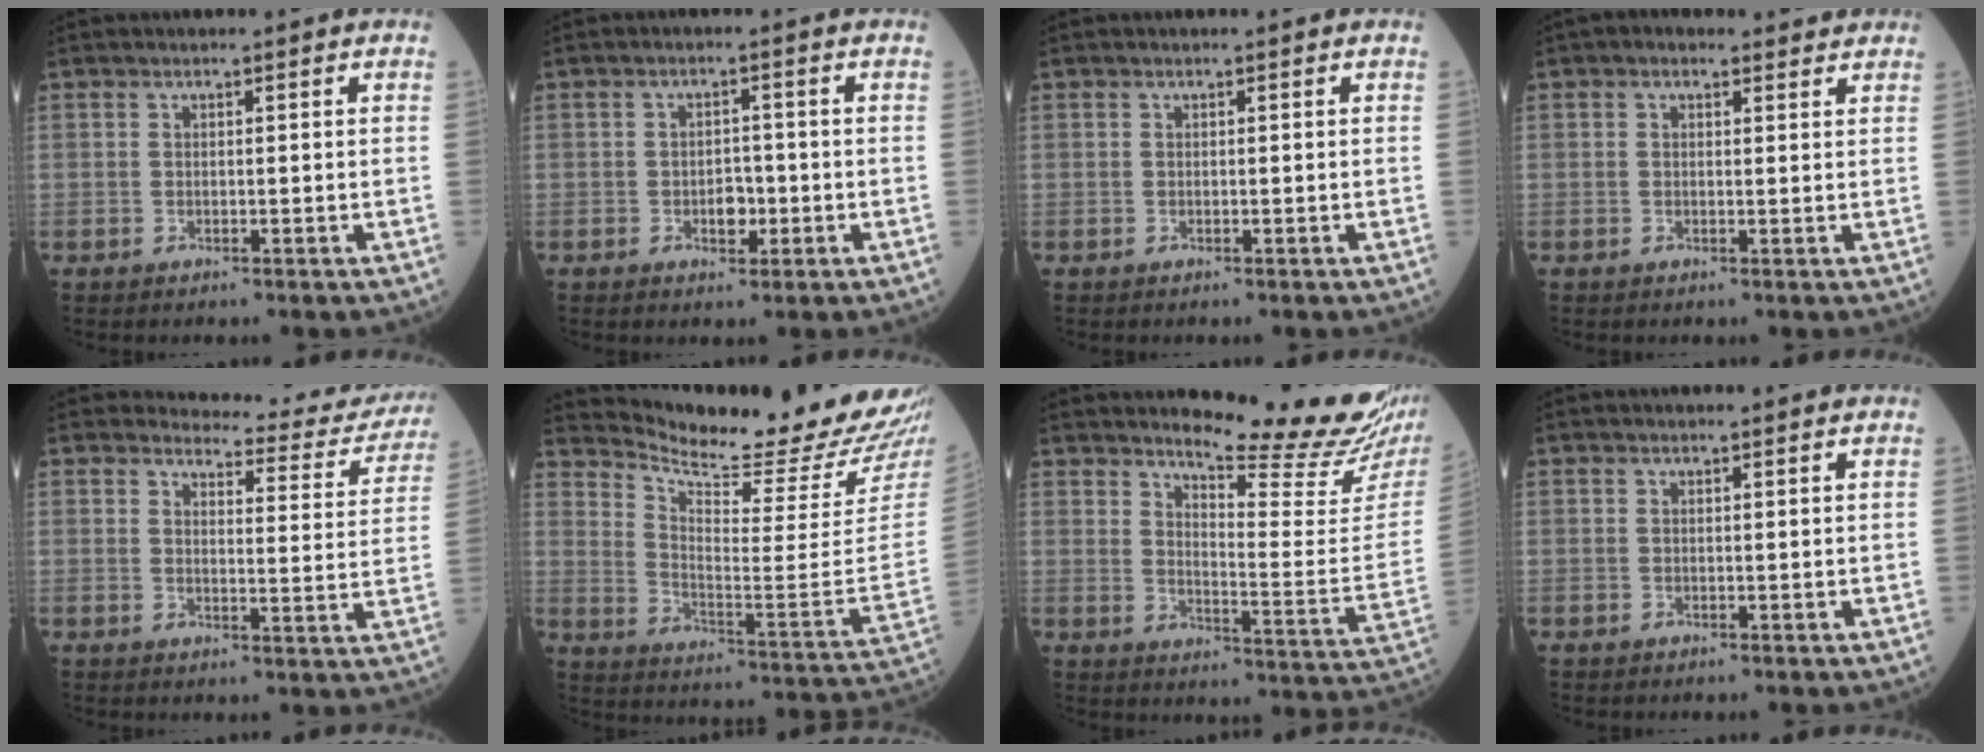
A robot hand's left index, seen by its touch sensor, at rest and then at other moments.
{"total": 2.8, "force": [-0.8, 1.7, 2.1], "torque": [-0.029, 0.005, -0.010]}
{"total": 0.0}
{"total": 3.1, "force": [2.4, 1.4, 1.3], "torque": [-0.018, 0.023, 0.028]}
{"total": 13.0, "force": [12.8, 1.9, 0.6], "torque": [0.011, -0.065, 0.127]}
{"total": 22.7, "force": [21.5, -0.3, 7.2], "torque": [-0.138, -0.123, 0.292]}
{"total": 18.4, "force": [16.6, 0.0, 7.8], "torque": [-0.118, -0.109, 0.205]}
{"total": 1.2, "force": [1.2, 0.0, 0.3], "torque": [-0.010, 0.006, 0.016]}